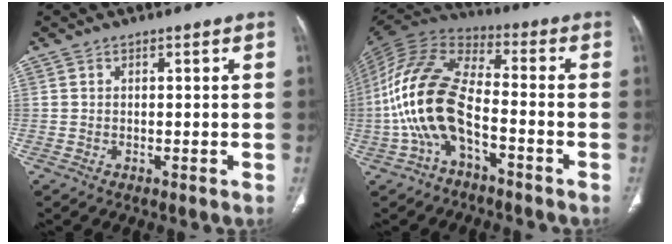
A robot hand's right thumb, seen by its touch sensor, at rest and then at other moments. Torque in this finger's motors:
{"motor_torque": [1.22, 1.08, 2.32, -0.44, 0.83]}